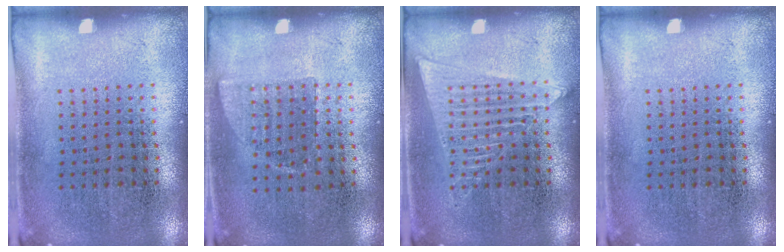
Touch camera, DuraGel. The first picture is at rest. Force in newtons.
{"total": 0.8, "press": 0.7, "slide": 0.3}
{"total": 2.2, "press": 2.2, "slide": 0.2}
{"total": 0.0}